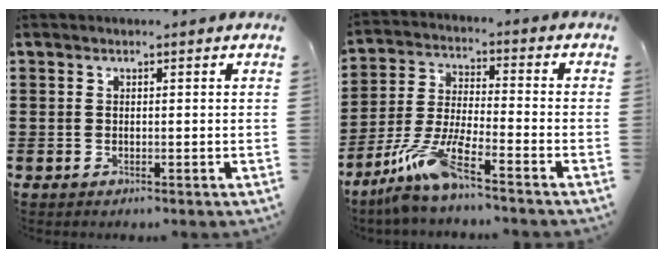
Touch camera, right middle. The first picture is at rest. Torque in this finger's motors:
{"motor_torque": [1.18, -0.96, 0.23, 0.21]}